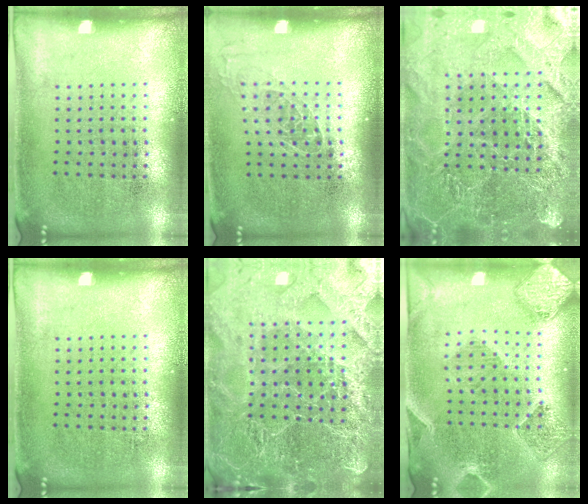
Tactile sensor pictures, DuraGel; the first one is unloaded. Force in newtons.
{"total": 1.0, "press": 0.9, "slide": 0.4}
{"total": 5.6, "press": 5.0, "slide": 2.5}
{"total": 0.0}
{"total": 4.9, "press": 4.4, "slide": 2.1}
{"total": 1.6, "press": 1.5, "slide": 0.4}